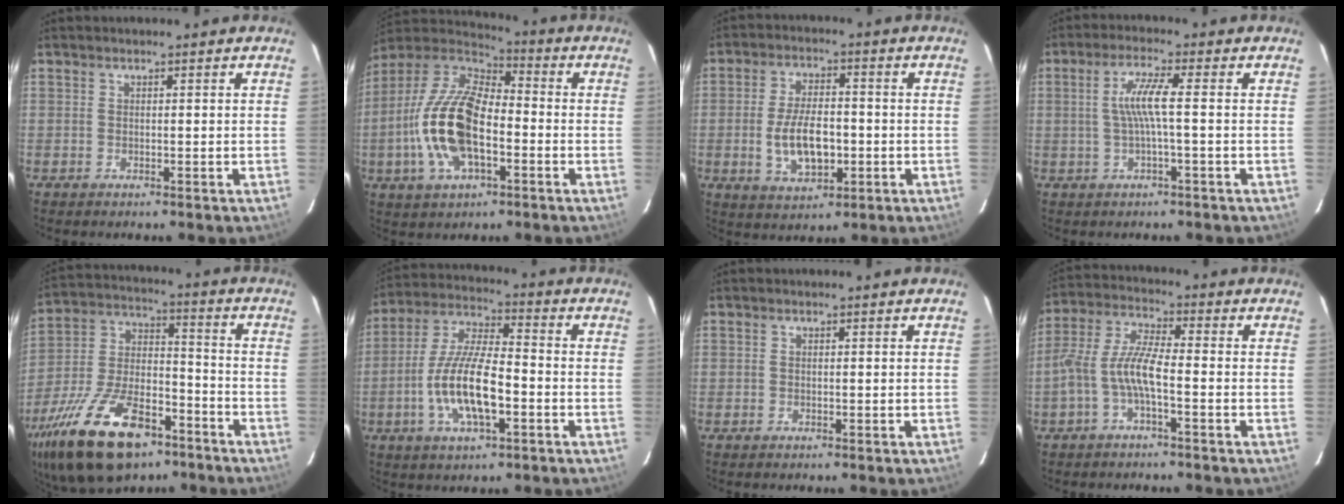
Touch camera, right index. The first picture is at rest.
{"total": 18.0, "force": [-4.2, 8.5, 15.2], "torque": [-0.320, 0.000, -0.084]}
{"total": 9.1, "force": [-1.8, 4.6, 7.6], "torque": [-0.150, -0.003, -0.024]}
{"total": 5.2, "force": [-0.4, -0.4, 5.2], "torque": [-0.105, 0.002, -0.003]}
{"total": 24.1, "force": [-14.7, 11.3, 15.3], "torque": [-0.310, -0.009, -0.246]}
{"total": 13.7, "force": [-4.0, 4.3, 12.3], "torque": [-0.254, -0.004, -0.075]}
{"total": 0.0}
{"total": 7.5, "force": [-2.7, 1.5, 6.9], "torque": [-0.158, 0.011, -0.052]}